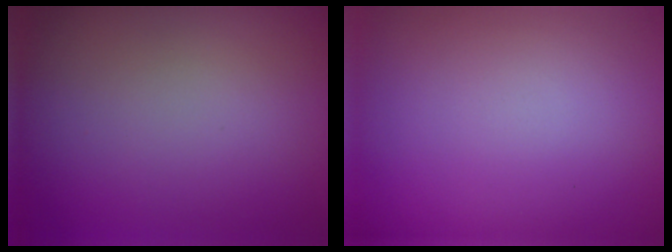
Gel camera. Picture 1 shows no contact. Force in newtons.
{"total": 0.0}